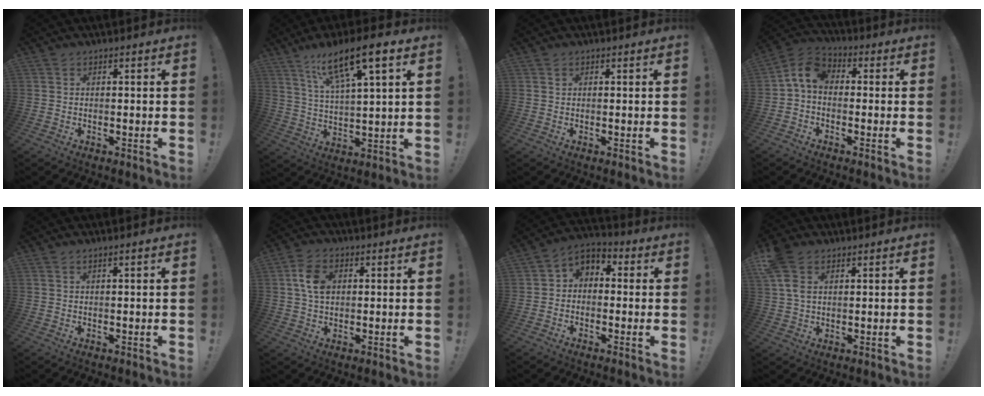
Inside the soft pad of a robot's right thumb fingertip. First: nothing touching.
{"total": 14.6, "force": [9.1, 3.4, 10.8], "torque": [-0.182, -0.045, 0.147]}
{"total": 0.7, "force": [0.3, 0.6, 0.1], "torque": [0.001, 0.001, 0.006]}
{"total": 7.9, "force": [-0.1, 5.4, 5.8], "torque": [-0.113, 0.018, 0.002]}
{"total": 1.3, "force": [0.5, -0.2, 1.1], "torque": [-0.023, 0.000, 0.008]}
{"total": 8.0, "force": [1.7, 5.7, 5.3], "torque": [-0.106, 0.008, 0.034]}
{"total": 4.8, "force": [-1.2, 4.2, 2.1], "torque": [-0.049, 0.018, -0.020]}
{"total": 7.6, "force": [3.2, 4.9, 4.8], "torque": [-0.095, 0.001, 0.065]}